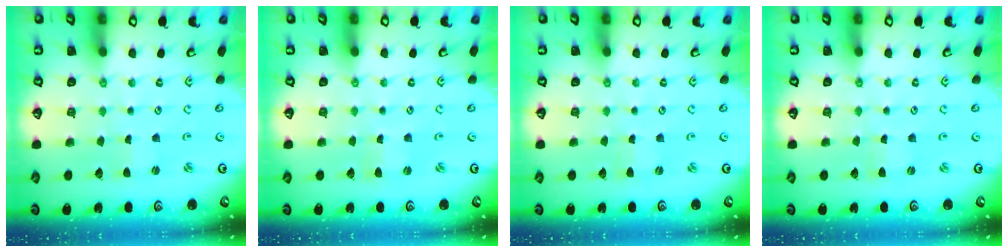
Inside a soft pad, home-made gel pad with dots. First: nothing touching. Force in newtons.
{"total": 0.0}
{"total": 1.4, "press": 1.4, "slide": 0.2}
{"total": 1.4, "press": 1.4, "slide": 0.2}